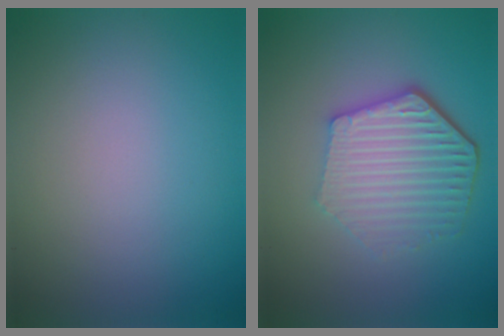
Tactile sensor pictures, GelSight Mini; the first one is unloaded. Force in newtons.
{"total": 6.1, "press": 4.5, "slide": 4.1}